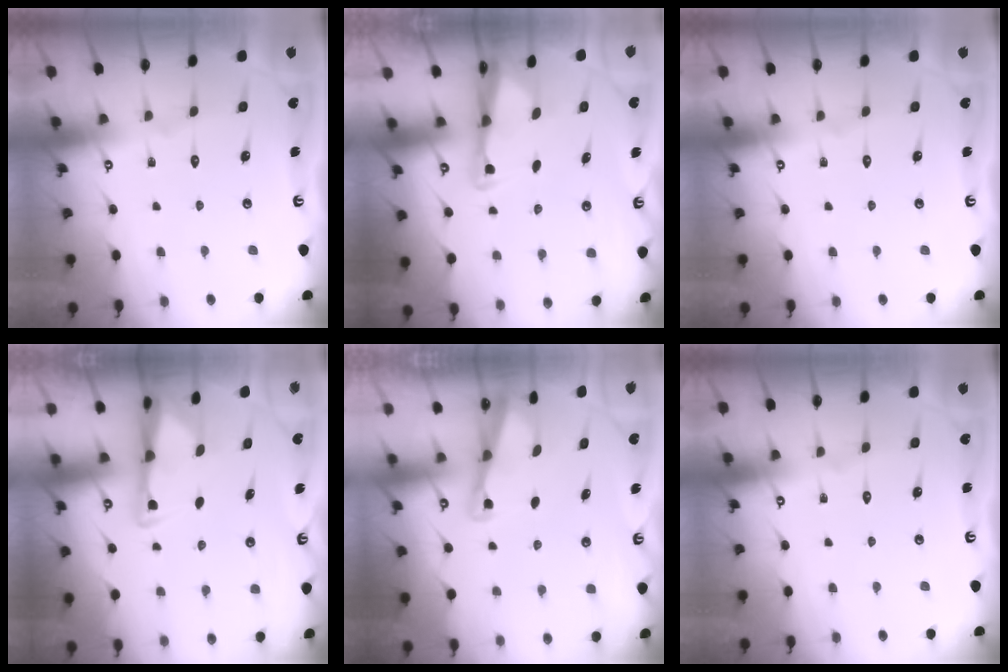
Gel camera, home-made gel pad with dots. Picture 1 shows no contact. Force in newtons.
{"total": 2.5, "press": 2.4, "slide": 0.5}
{"total": 0.0}
{"total": 3.0, "press": 2.9, "slide": 0.5}
{"total": 2.1, "press": 2.0, "slide": 0.3}
{"total": 0.0}